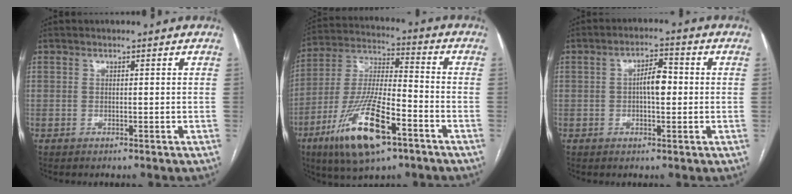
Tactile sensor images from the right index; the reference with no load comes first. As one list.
[{"total": 17.4, "force": [-8.9, 4.3, 14.3], "torque": [-0.298, -0.020, -0.155]}, {"total": 4.6, "force": [0.0, 1.7, 4.3], "torque": [-0.075, 0.012, -0.002]}]